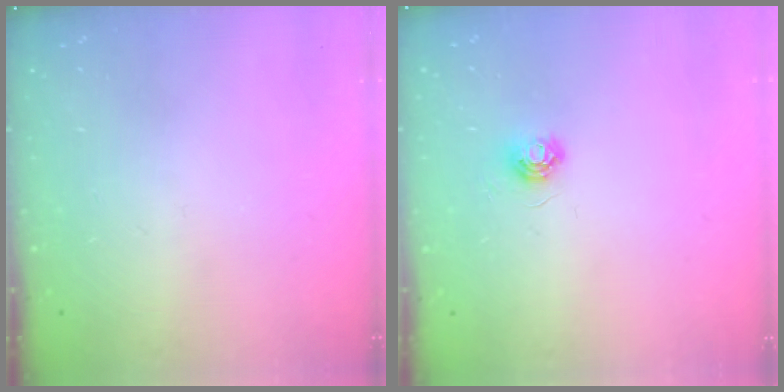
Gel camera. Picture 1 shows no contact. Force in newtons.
{"total": 5.0, "press": 4.9, "slide": 0.4}